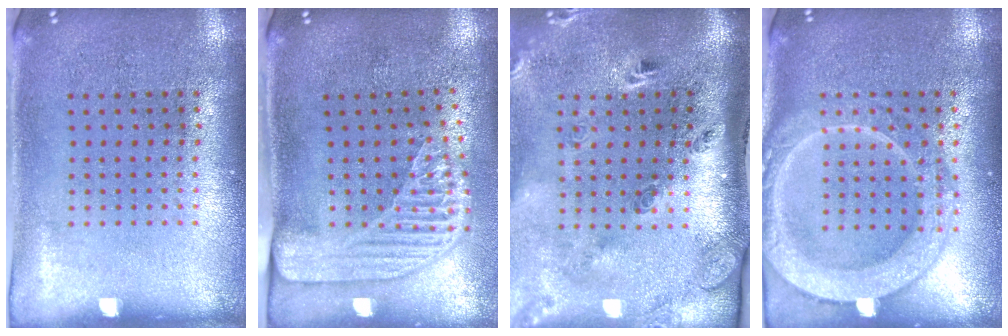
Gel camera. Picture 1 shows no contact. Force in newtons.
{"total": 2.3, "press": 1.7, "slide": 1.5}
{"total": 3.0, "press": 1.9, "slide": 2.2}
{"total": 4.2, "press": 4.2, "slide": 0.5}